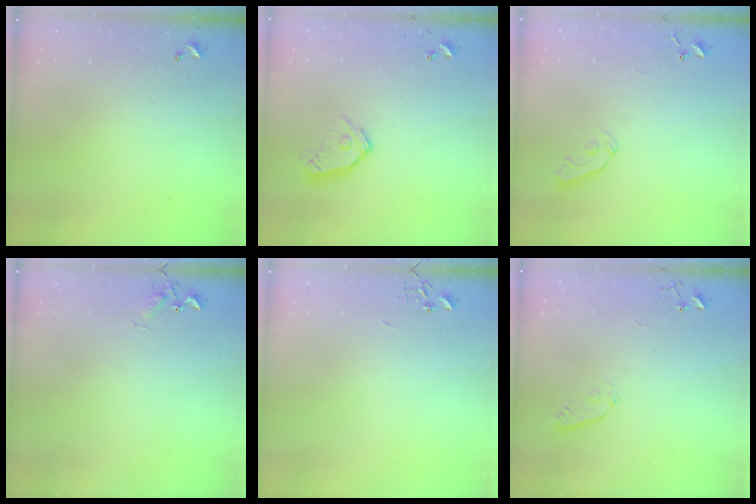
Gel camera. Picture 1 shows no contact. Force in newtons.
{"total": 10.1, "press": 10.1, "slide": 1.2}
{"total": 3.8, "press": 3.7, "slide": 0.7}
{"total": 5.9, "press": 5.9, "slide": 0.3}
{"total": 0.0}
{"total": 3.5, "press": 3.3, "slide": 1.0}